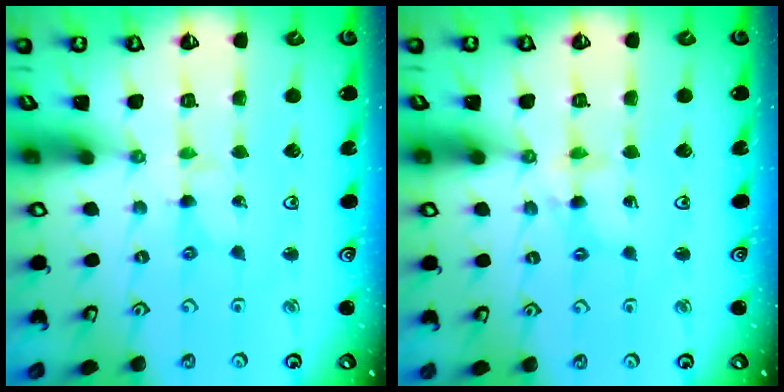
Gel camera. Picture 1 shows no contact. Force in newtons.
{"total": 4.0, "press": 4.0, "slide": 0.4}